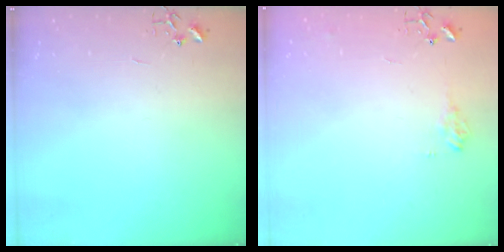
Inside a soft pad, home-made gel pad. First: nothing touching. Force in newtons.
{"total": 7.7, "press": 7.7, "slide": 0.3}